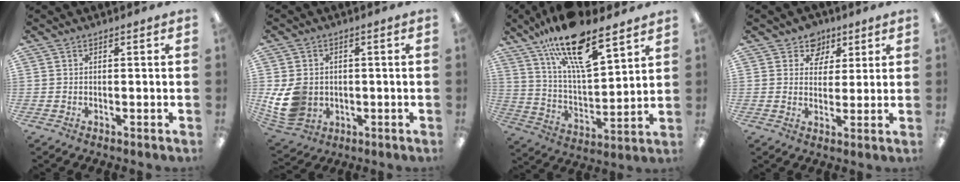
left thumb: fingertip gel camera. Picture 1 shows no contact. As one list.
[{"total": 10.0, "force": [-0.7, 8.5, 5.3], "torque": [-0.120, 0.008, -0.007]}, {"total": 19.1, "force": [13.4, 6.2, 12.2], "torque": [-0.205, -0.079, 0.227]}, {"total": 6.5, "force": [3.9, 5.1, 1.0], "torque": [-0.015, -0.019, 0.070]}]